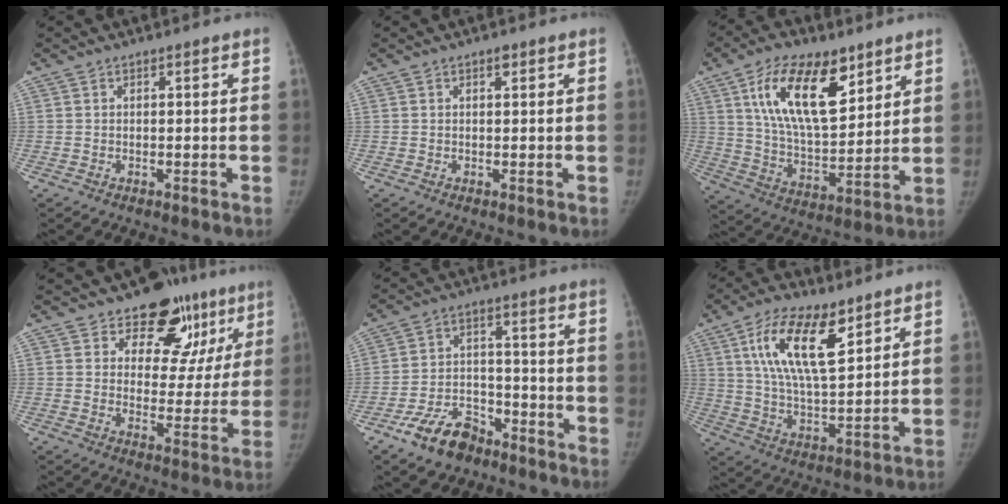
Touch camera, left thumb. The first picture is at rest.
{"total": 0.9, "force": [0.5, 0.4, 0.6], "torque": [-0.005, -0.001, 0.007]}
{"total": 18.6, "force": [9.1, 8.8, 13.6], "torque": [-0.200, -0.043, 0.168]}
{"total": 15.7, "force": [9.6, 9.7, 7.8], "torque": [-0.032, -0.039, 0.125]}
{"total": 10.1, "force": [-7.1, 5.7, 4.4], "torque": [-0.063, 0.047, -0.124]}
{"total": 15.4, "force": [7.6, 6.2, 11.9], "torque": [-0.194, -0.031, 0.142]}